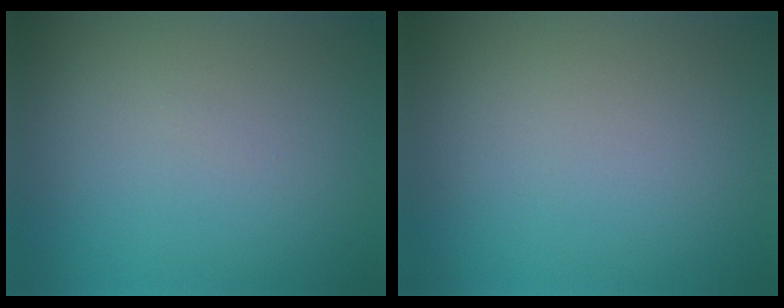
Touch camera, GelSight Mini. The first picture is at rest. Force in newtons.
{"total": 0.0}